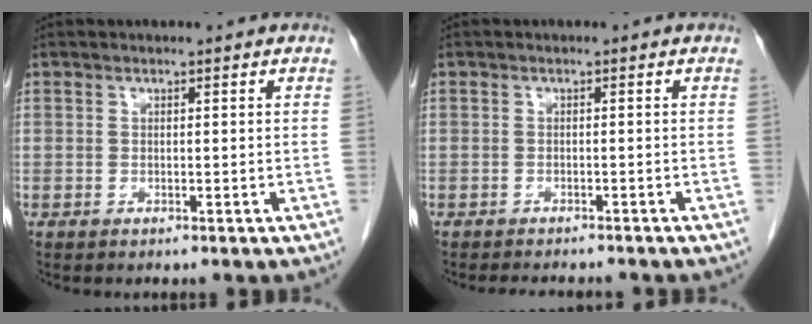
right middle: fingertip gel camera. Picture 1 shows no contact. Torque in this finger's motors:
{"motor_torque": [0.17, -0.12, 0.00, 0.00]}